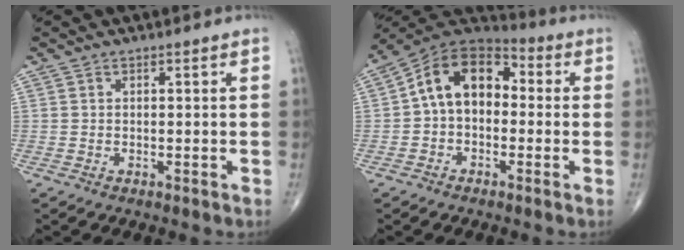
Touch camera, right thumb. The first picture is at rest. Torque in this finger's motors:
{"motor_torque": [-0.23, 0.82, 0.64, 0.39, 0.11]}